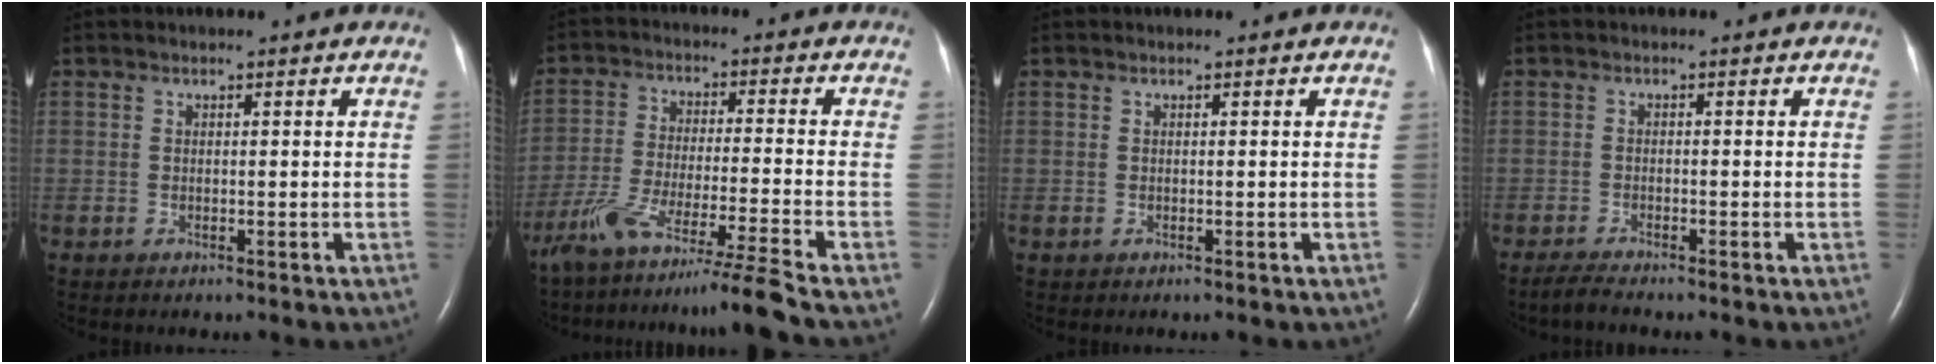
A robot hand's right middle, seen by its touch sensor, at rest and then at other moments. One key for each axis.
{"total": 13.3, "fx": -11.0, "fy": -3.2, "fz": 6.7, "tx": -0.104, "ty": -0.036, "tz": -0.184}
{"total": 0.0}
{"total": 2.1, "fx": -1.9, "fy": -0.2, "fz": 0.8, "tx": -0.031, "ty": -0.010, "tz": -0.040}